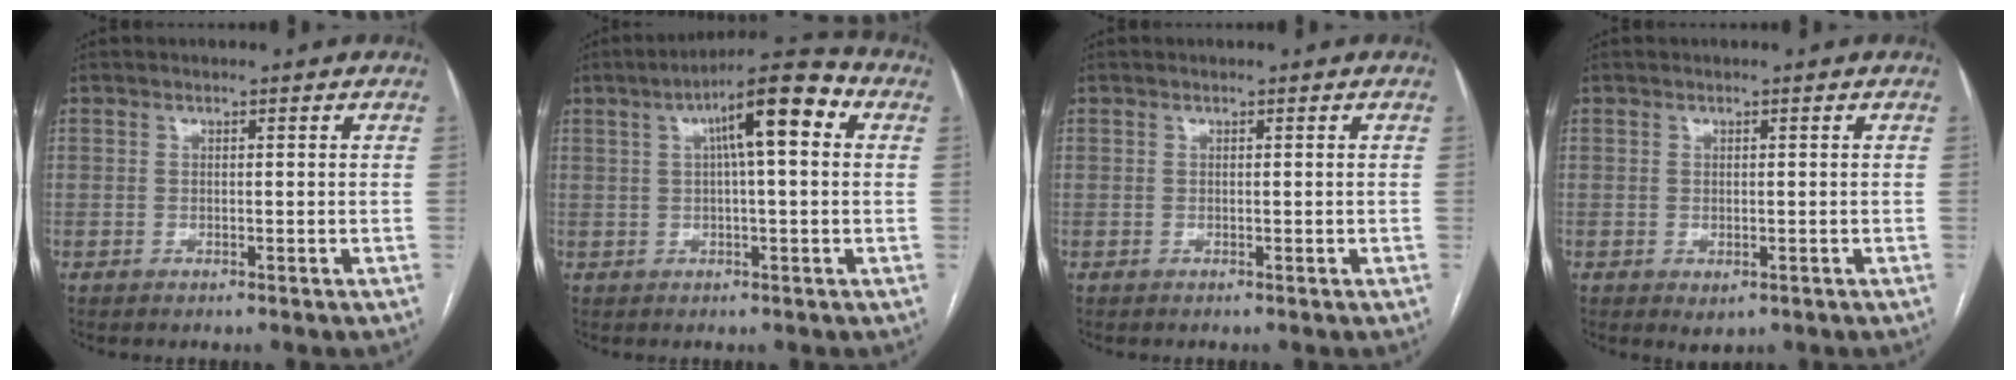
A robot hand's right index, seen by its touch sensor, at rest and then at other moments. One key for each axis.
{"total": 10.6, "fx": 3.0, "fy": 1.7, "fz": 10.0, "tx": -0.159, "ty": 0.036, "tz": 0.042}
{"total": 0.0}
{"total": 1.6, "fx": -0.6, "fy": 0.9, "fz": 1.2, "tx": -0.013, "ty": -0.002, "tz": 0.001}